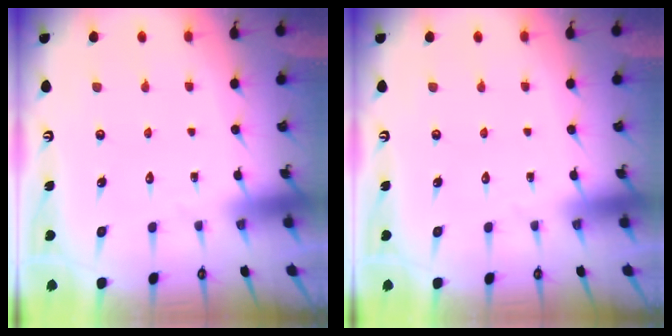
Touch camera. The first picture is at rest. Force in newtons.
{"total": 0.0}